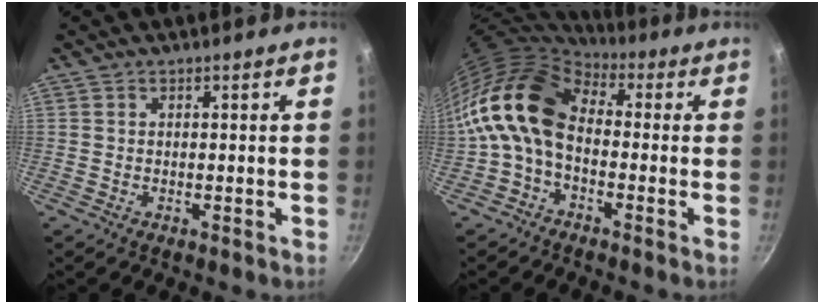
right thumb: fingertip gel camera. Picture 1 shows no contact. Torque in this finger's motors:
{"motor_torque": [2.43, 2.58, 1.36, -1.16, 0.73]}